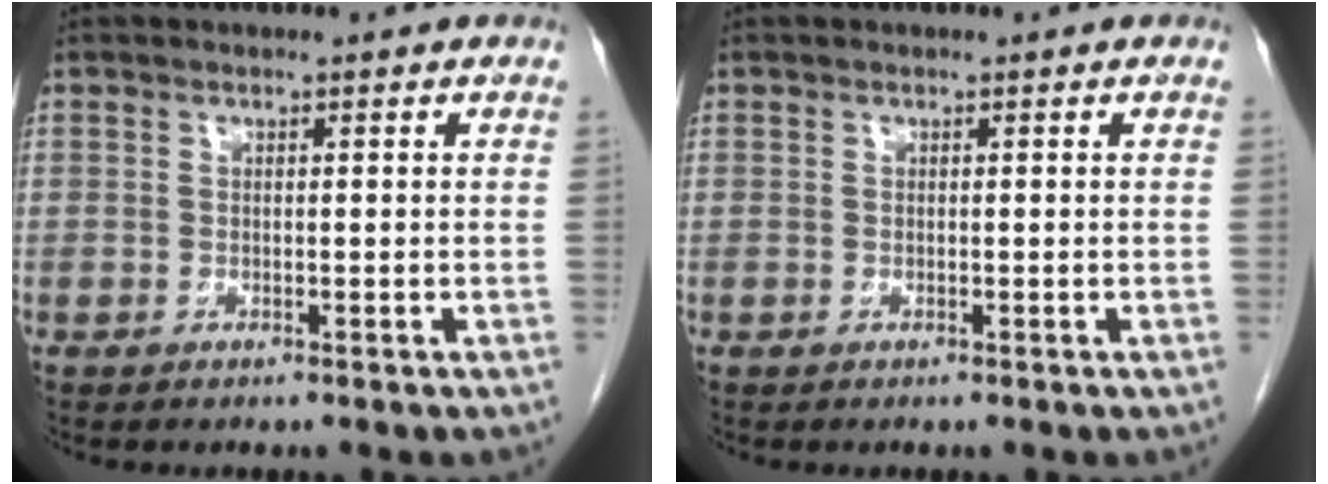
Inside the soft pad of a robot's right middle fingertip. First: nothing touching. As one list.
[{"total": 0.0}]